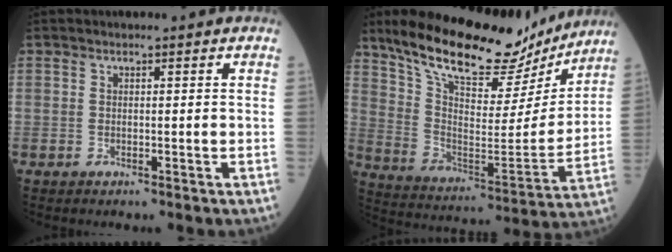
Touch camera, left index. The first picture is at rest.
{"total": 23.0, "force": [19.3, 6.6, 10.6], "torque": [-0.177, -0.011, 0.301]}